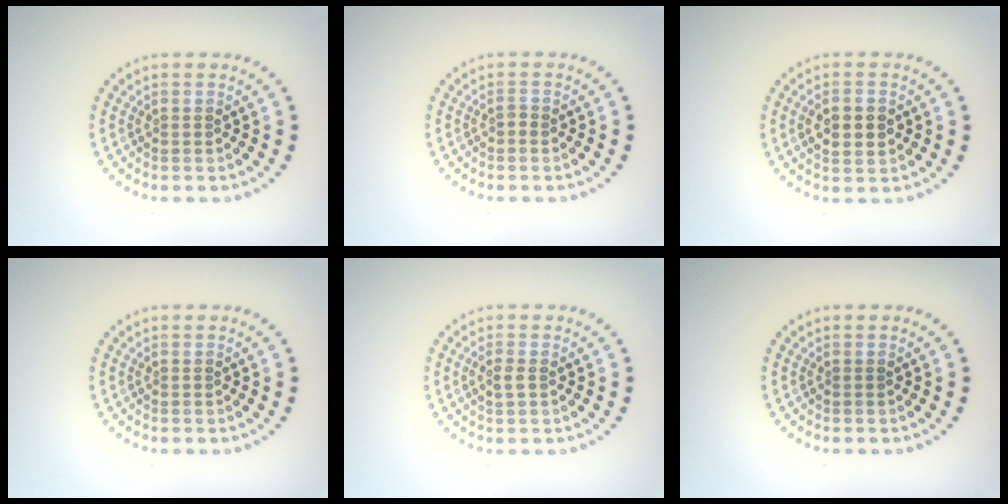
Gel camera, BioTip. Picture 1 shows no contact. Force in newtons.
{"total": 0.5, "press": 0.4, "slide": 0.3}
{"total": 3.2, "press": 3.2, "slide": 0.1}
{"total": 0.0}
{"total": 1.2, "press": 1.2, "slide": 0.2}
{"total": 0.0}